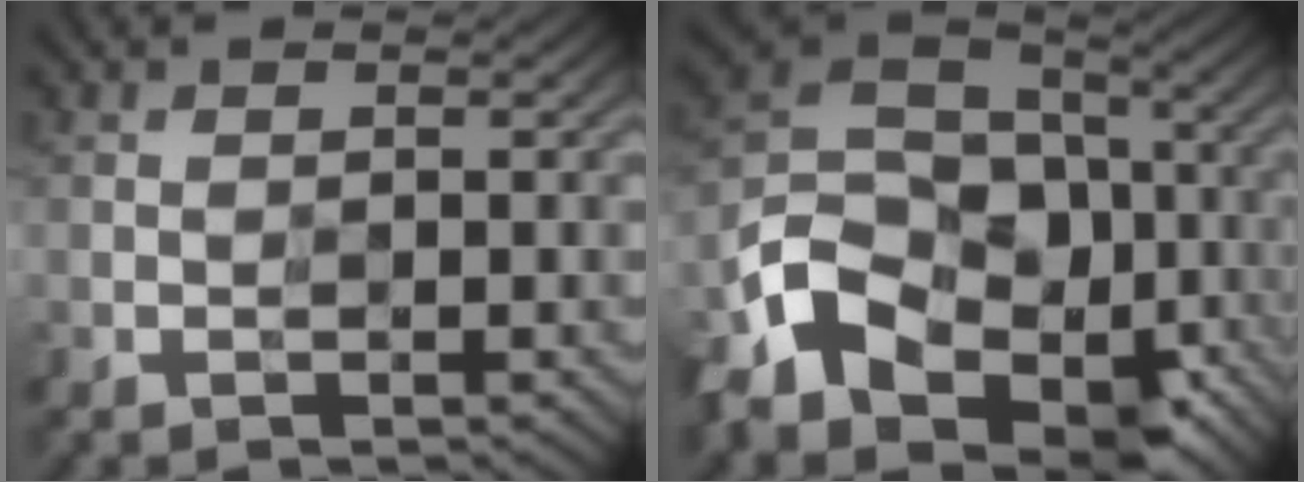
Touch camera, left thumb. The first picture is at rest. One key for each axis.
{"total": 16.7, "fx": -8.3, "fy": 11.4, "fz": 9.0, "tx": -0.227, "ty": -0.036, "tz": -0.146}